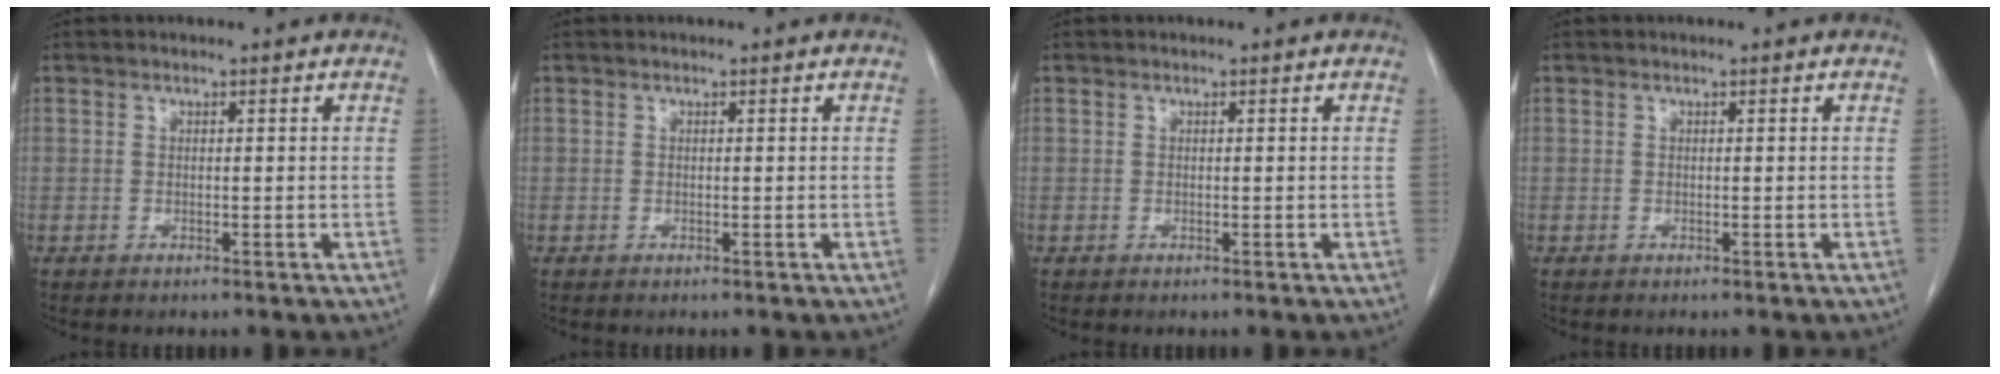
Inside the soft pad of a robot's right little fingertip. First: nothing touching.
{"total": 0.0}
{"total": 0.0}
{"total": 0.0}